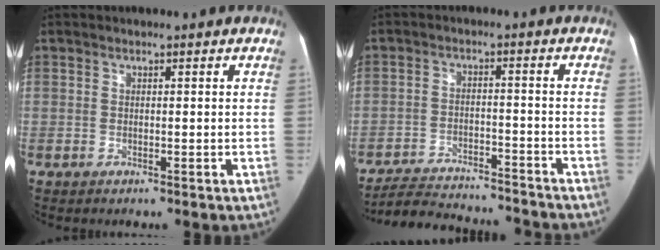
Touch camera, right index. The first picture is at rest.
{"total": 13.9, "force": [-13.2, 3.0, 3.1], "torque": [-0.057, 0.014, -0.195]}